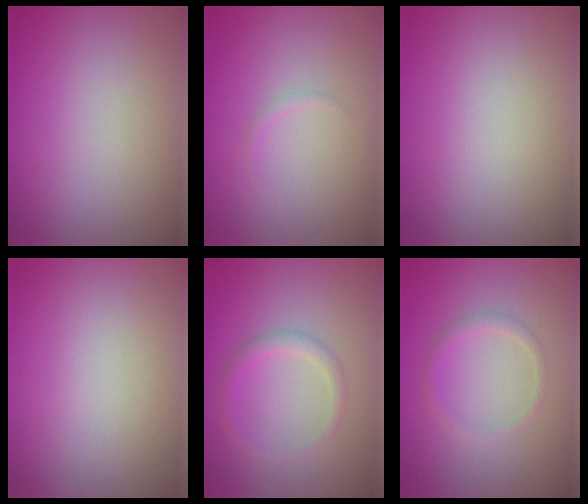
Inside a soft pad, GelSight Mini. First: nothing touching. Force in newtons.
{"total": 0.5, "press": 0.5, "slide": 0.0}
{"total": 0.0}
{"total": 0.0}
{"total": 1.7, "press": 1.7, "slide": 0.1}
{"total": 1.4, "press": 1.4, "slide": 0.1}